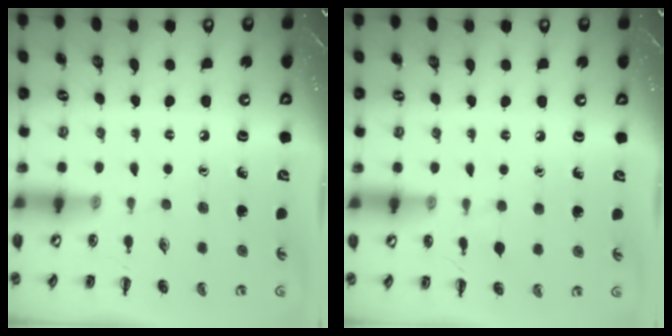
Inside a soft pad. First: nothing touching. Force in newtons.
{"total": 3.4, "press": 3.2, "slide": 1.1}